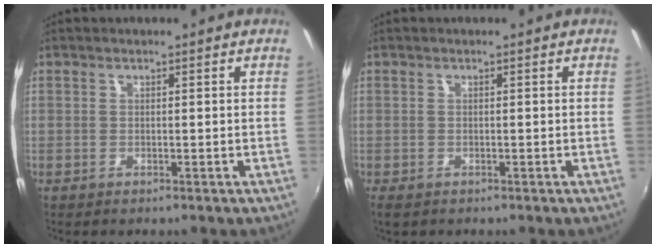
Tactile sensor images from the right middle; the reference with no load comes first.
{"total": 1.5, "force": [-1.0, 0.8, 0.8], "torque": [-0.017, -0.006, -0.015]}